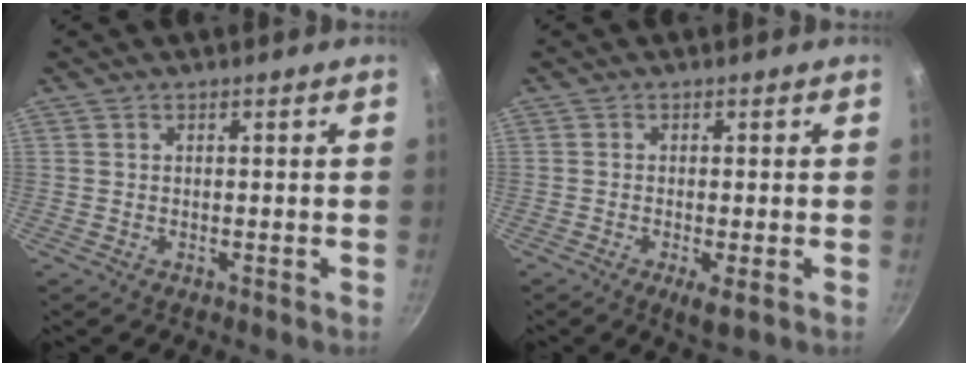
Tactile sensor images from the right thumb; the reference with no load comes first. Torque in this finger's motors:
{"motor_torque": [0.09, -0.15, -0.19, -0.20, 0.01]}